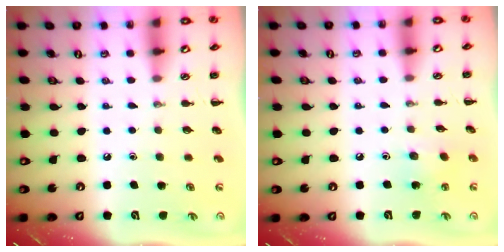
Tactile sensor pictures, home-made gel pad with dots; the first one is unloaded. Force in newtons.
{"total": 3.9, "press": 3.8, "slide": 1.1}